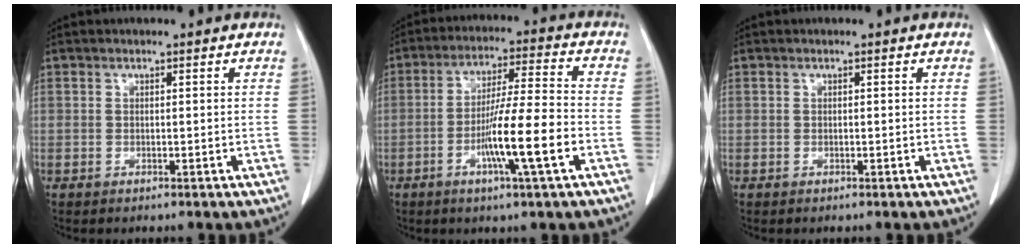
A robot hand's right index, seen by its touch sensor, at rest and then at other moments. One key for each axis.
{"total": 11.3, "fx": -3.9, "fy": -0.4, "fz": 10.6, "tx": -0.189, "ty": -0.005, "tz": -0.071}
{"total": 0.0}